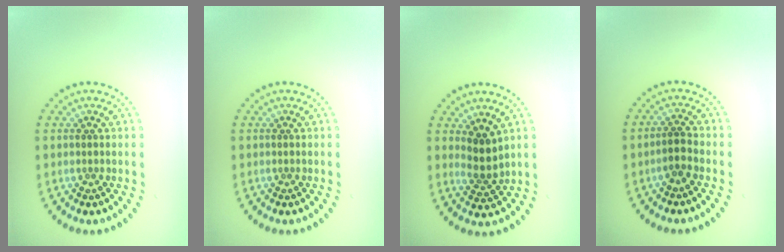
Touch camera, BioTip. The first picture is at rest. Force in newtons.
{"total": 0.0}
{"total": 2.3, "press": 1.8, "slide": 1.4}
{"total": 1.6, "press": 1.3, "slide": 0.9}